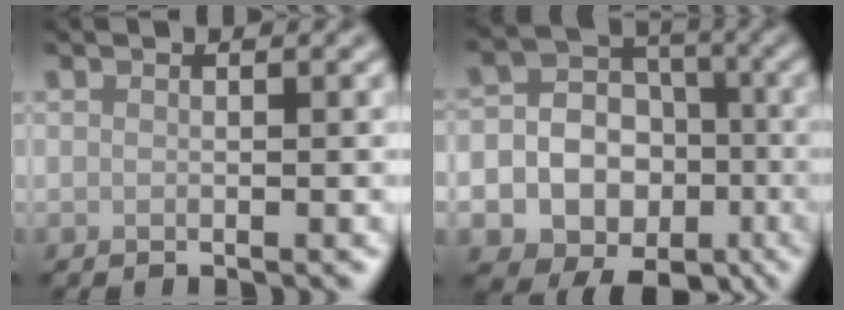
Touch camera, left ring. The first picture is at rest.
{"total": 19.2, "force": [-6.9, 17.1, 5.4], "torque": [-0.124, -0.034, -0.115]}